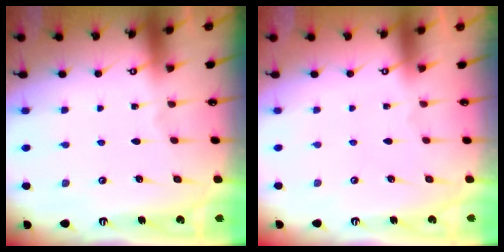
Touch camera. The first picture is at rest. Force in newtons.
{"total": 1.5, "press": 1.4, "slide": 0.6}